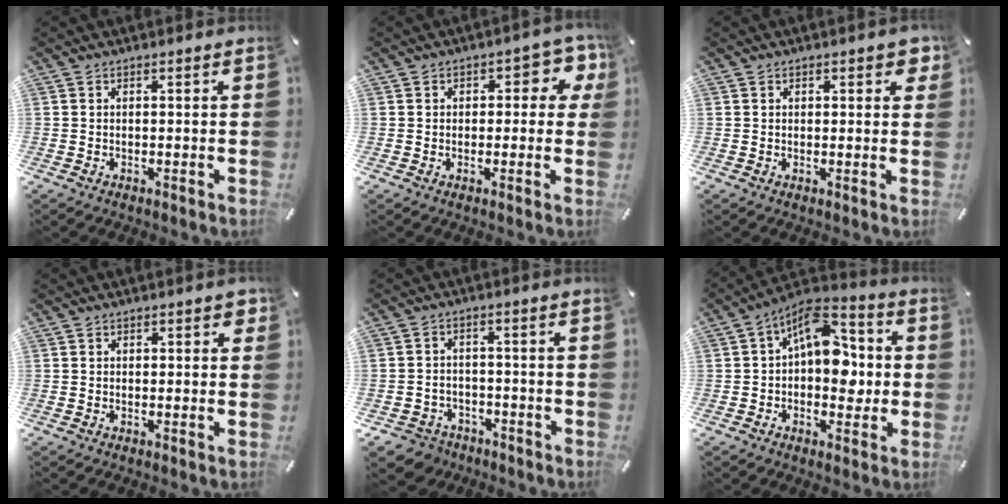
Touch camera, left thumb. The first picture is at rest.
{"total": 5.6, "force": [1.4, 3.8, 3.8], "torque": [-0.040, 0.001, 0.017]}
{"total": 2.1, "force": [1.3, 1.2, 1.1], "torque": [-0.008, 0.000, 0.019]}
{"total": 1.4, "force": [0.7, 0.9, 0.7], "torque": [0.000, -0.001, 0.009]}
{"total": 4.7, "force": [-2.7, 3.7, 0.8], "torque": [-0.027, 0.010, -0.055]}
{"total": 13.9, "force": [1.9, 8.8, 10.6], "torque": [-0.142, -0.014, 0.034]}